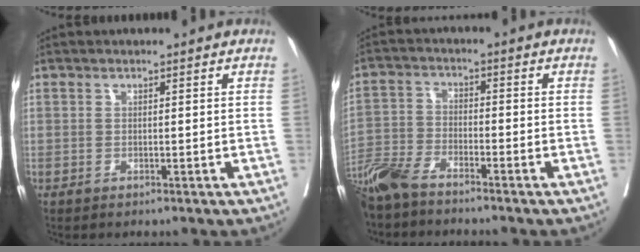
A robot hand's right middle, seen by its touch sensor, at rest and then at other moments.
{"total": 7.2, "force": [-6.2, 1.4, 3.3], "torque": [-0.073, -0.021, -0.128]}